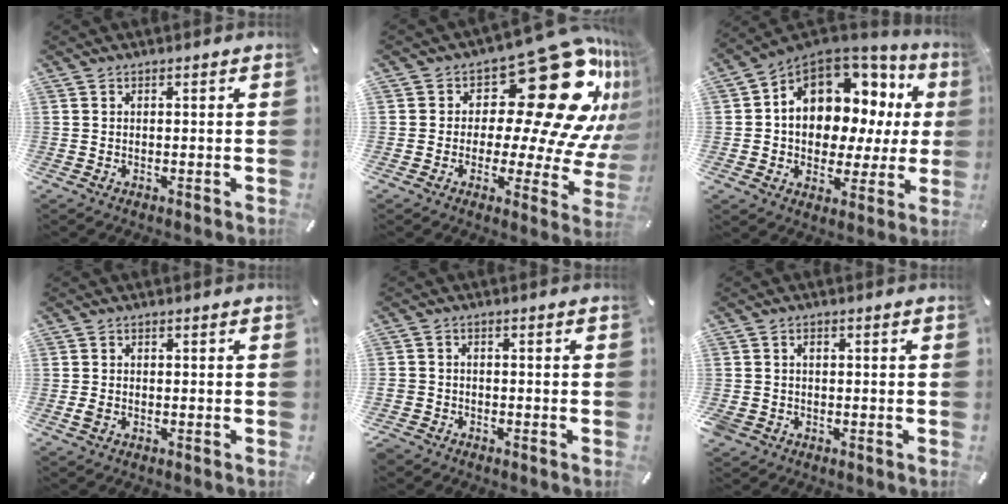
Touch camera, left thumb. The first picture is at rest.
{"total": 27.6, "force": [9.9, 13.3, 22.0], "torque": [-0.278, -0.095, 0.175]}
{"total": 12.3, "force": [4.2, 9.1, 7.1], "torque": [-0.116, -0.040, 0.075]}
{"total": 1.6, "force": [-0.5, 1.1, 1.1], "torque": [-0.027, -0.002, -0.011]}
{"total": 3.0, "force": [-2.0, 2.2, 0.5], "torque": [-0.022, 0.007, -0.046]}
{"total": 2.8, "force": [-0.8, 2.5, 1.0], "torque": [-0.026, 0.005, -0.019]}